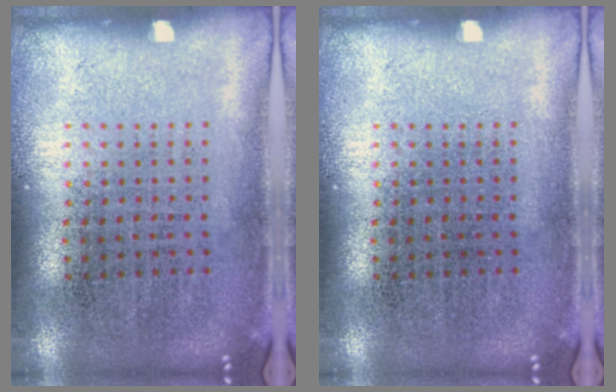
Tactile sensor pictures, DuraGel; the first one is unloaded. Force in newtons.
{"total": 0.0}